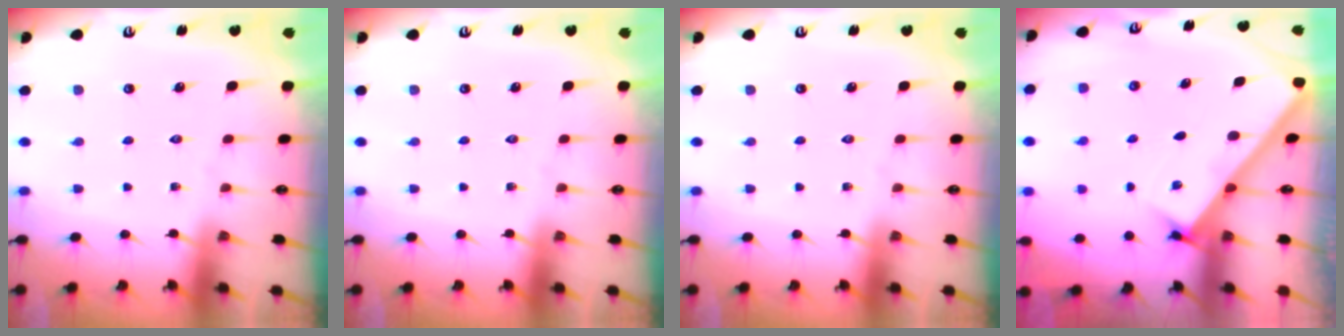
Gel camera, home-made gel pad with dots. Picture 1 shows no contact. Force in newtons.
{"total": 0.0}
{"total": 0.0}
{"total": 2.5, "press": 2.5, "slide": 0.3}